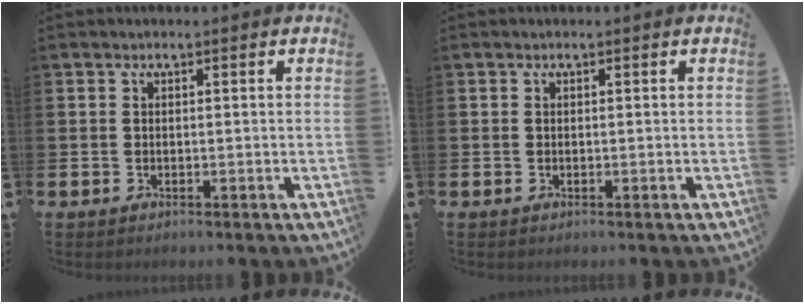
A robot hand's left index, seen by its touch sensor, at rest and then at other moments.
{"total": 0.0}